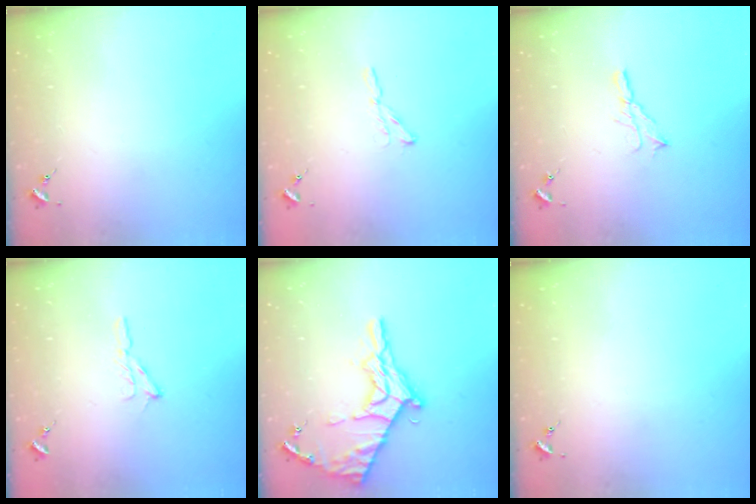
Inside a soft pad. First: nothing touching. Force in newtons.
{"total": 2.7, "press": 2.7, "slide": 0.2}
{"total": 5.7, "press": 5.7, "slide": 0.6}
{"total": 5.8, "press": 5.8, "slide": 0.6}
{"total": 21.5, "press": 21.4, "slide": 1.7}
{"total": 0.0}